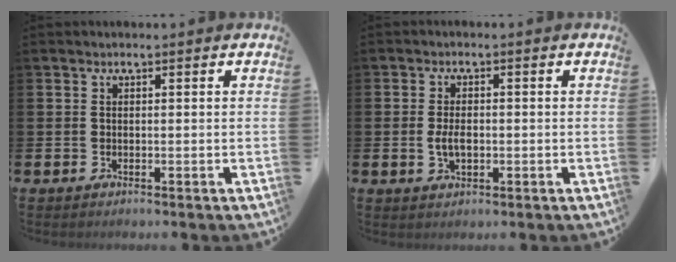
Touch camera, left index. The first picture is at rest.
{"total": 3.0, "force": [-0.2, 1.7, 2.4], "torque": [-0.037, 0.001, -0.007]}